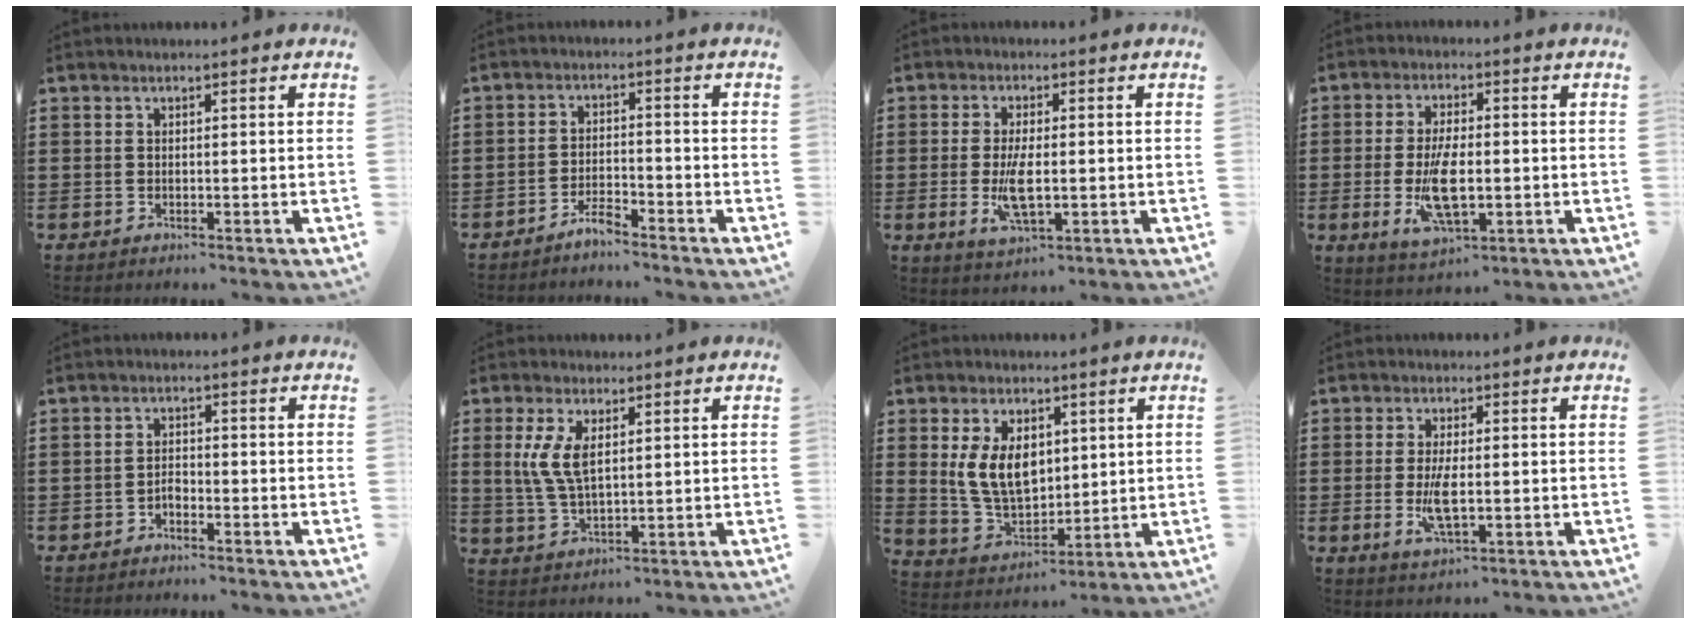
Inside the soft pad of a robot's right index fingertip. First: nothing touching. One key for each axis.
{"total": 3.1, "fx": -2.9, "fy": 0.4, "fz": 1.0, "tx": -0.022, "ty": 0.008, "tz": -0.057}
{"total": 6.3, "fx": -0.8, "fy": 2.4, "fz": 5.7, "tx": -0.113, "ty": -0.008, "tz": -0.020}
{"total": 8.5, "fx": -1.4, "fy": 3.6, "fz": 7.6, "tx": -0.164, "ty": -0.009, "tz": -0.027}
{"total": 1.7, "fx": -1.3, "fy": 0.9, "fz": 0.7, "tx": -0.018, "ty": 0.003, "tz": -0.027}
{"total": 6.1, "fx": 1.6, "fy": 2.7, "fz": 5.3, "tx": -0.123, "ty": 0.002, "tz": 0.022}
{"total": 9.1, "fx": 2.0, "fy": 5.9, "fz": 6.5, "tx": -0.152, "ty": 0.008, "tz": 0.033}
{"total": 5.4, "fx": -0.7, "fy": 1.9, "fz": 5.0, "tx": -0.109, "ty": -0.005, "tz": -0.017}